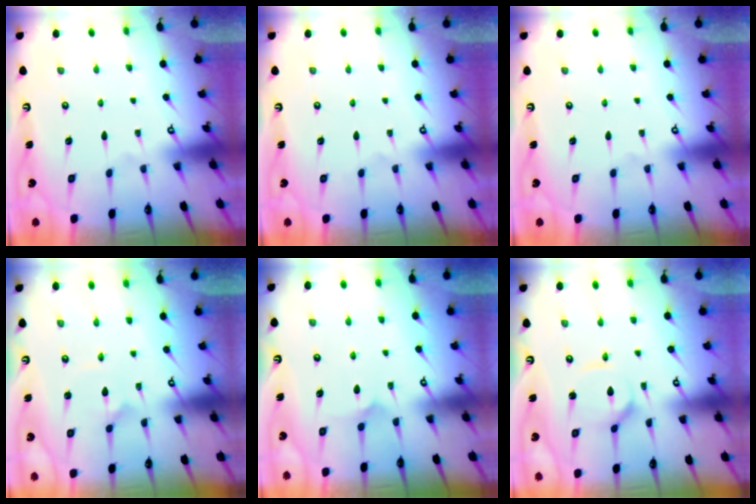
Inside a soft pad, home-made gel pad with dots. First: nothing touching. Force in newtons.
{"total": 0.0}
{"total": 0.0}
{"total": 2.1, "press": 2.1, "slide": 0.5}
{"total": 4.5, "press": 4.5, "slide": 0.2}
{"total": 4.1, "press": 4.1, "slide": 0.4}